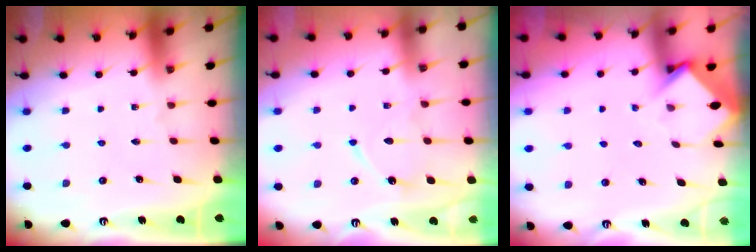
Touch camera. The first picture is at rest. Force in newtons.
{"total": 9.2, "press": 9.2, "slide": 0.7}
{"total": 3.7, "press": 3.7, "slide": 0.2}